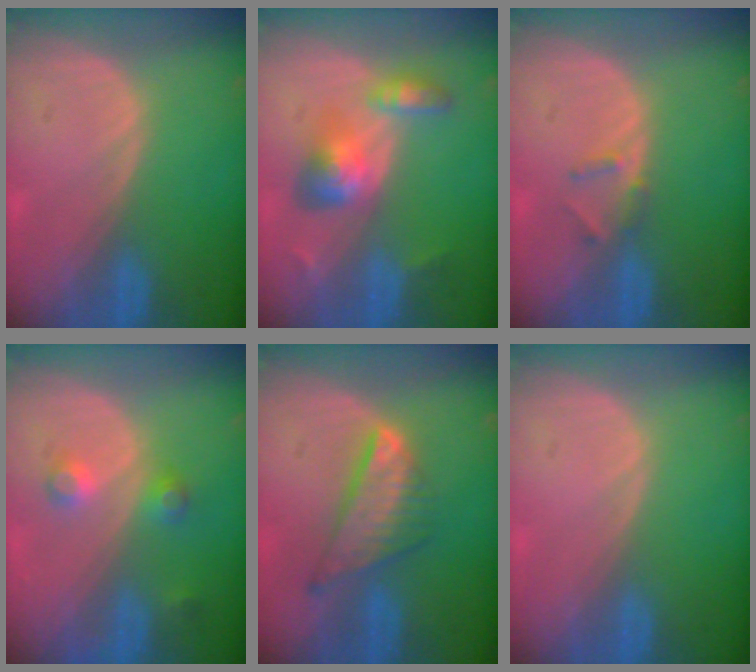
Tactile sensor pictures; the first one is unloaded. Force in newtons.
{"total": 6.1, "press": 5.7, "slide": 2.1}
{"total": 1.9, "press": 1.7, "slide": 0.9}
{"total": 3.6, "press": 3.4, "slide": 1.1}
{"total": 7.8, "press": 6.6, "slide": 4.1}
{"total": 0.0}